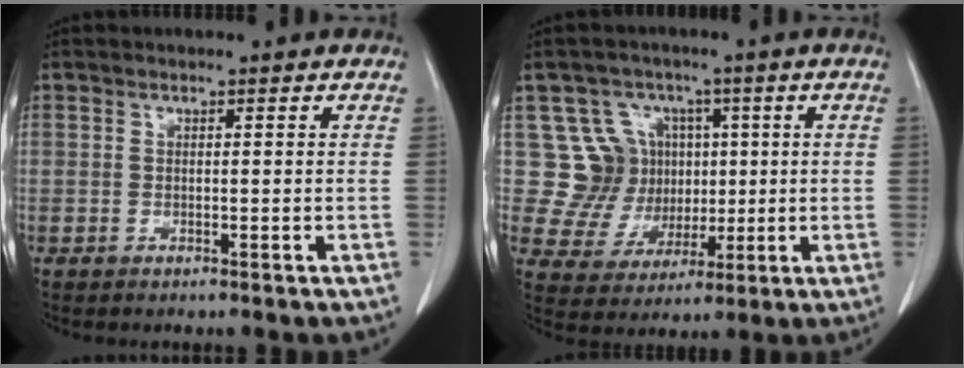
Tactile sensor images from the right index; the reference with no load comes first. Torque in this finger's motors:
{"motor_torque": [-0.08, 0.15, -0.02, -0.03]}